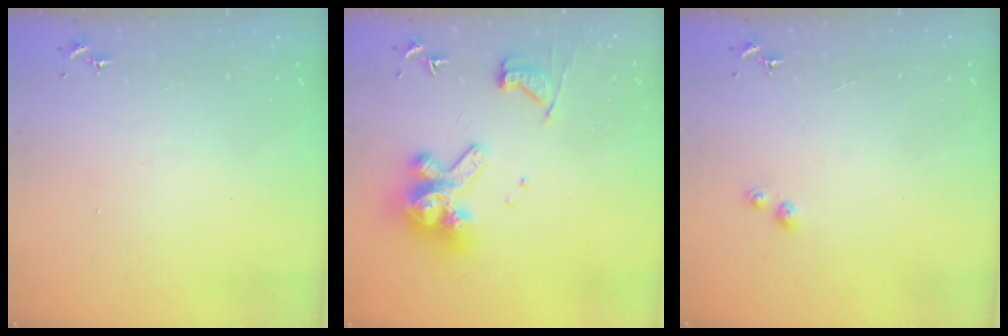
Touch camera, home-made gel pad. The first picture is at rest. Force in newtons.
{"total": 15.8, "press": 15.7, "slide": 1.8}
{"total": 2.9, "press": 2.9, "slide": 0.5}